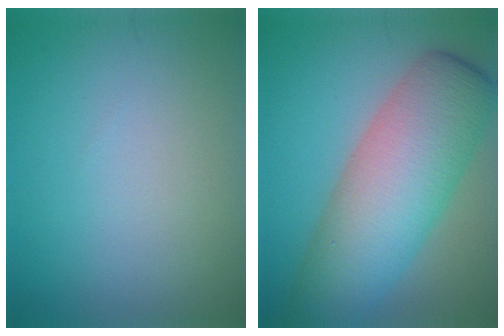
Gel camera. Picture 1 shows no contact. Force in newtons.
{"total": 11.1, "press": 11.1, "slide": 0.5}